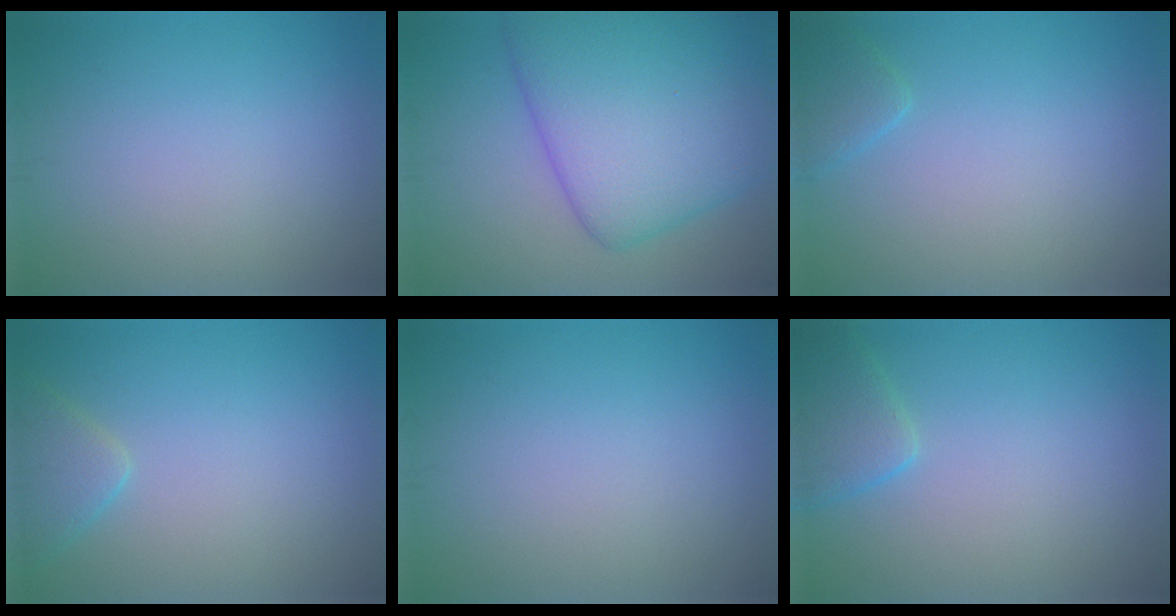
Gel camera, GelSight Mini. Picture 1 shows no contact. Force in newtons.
{"total": 11.1, "press": 11.1, "slide": 0.2}
{"total": 1.7, "press": 1.7, "slide": 0.1}
{"total": 2.5, "press": 2.5, "slide": 0.2}
{"total": 0.0}
{"total": 2.9, "press": 2.9, "slide": 0.1}